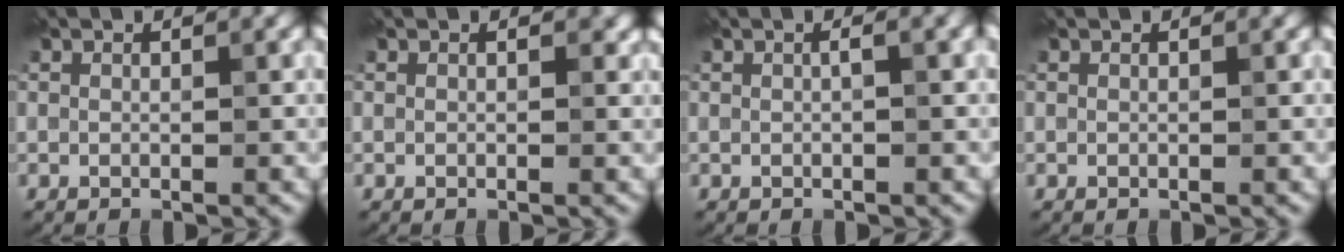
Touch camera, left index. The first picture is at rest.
{"total": 0.7, "force": [0.1, 0.5, 0.4], "torque": [-0.005, -0.001, 0.001]}
{"total": 1.4, "force": [0.1, 0.3, 1.3], "torque": [-0.022, 0.005, 0.000]}
{"total": 0.0}